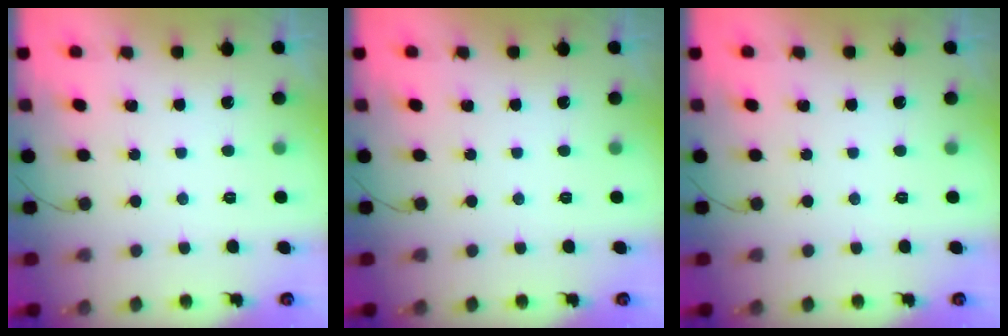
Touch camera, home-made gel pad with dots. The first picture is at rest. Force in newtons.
{"total": 0.0}
{"total": 0.0}